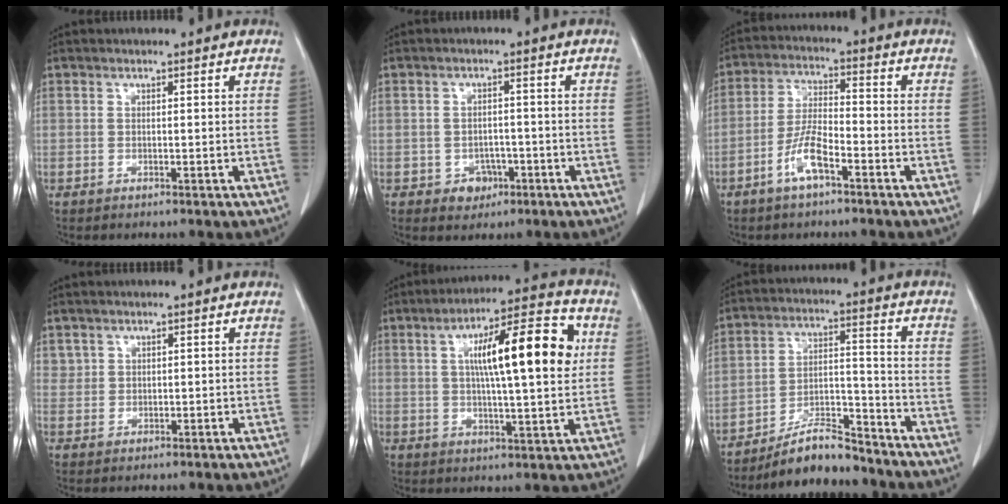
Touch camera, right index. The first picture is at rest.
{"total": 3.4, "force": [-1.5, 2.7, 1.3], "torque": [-0.012, 0.007, -0.014]}
{"total": 6.7, "force": [-3.7, 1.5, 5.4], "torque": [-0.114, 0.003, -0.073]}
{"total": 1.7, "force": [1.1, 1.3, 0.0], "torque": [0.013, 0.004, 0.017]}
{"total": 15.9, "force": [3.6, 2.6, 15.3], "torque": [-0.239, 0.027, 0.050]}
{"total": 9.5, "force": [-8.5, 2.2, 3.6], "torque": [-0.059, 0.015, -0.148]}